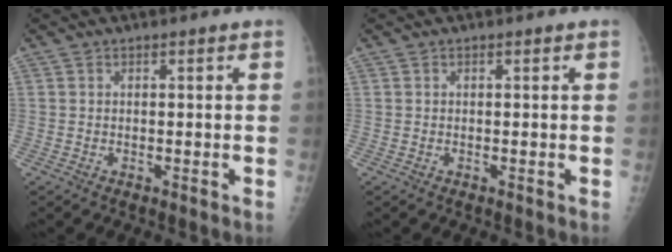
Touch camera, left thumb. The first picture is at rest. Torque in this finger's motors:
{"motor_torque": [0.00, 0.00, 0.00, 0.00, 0.00]}